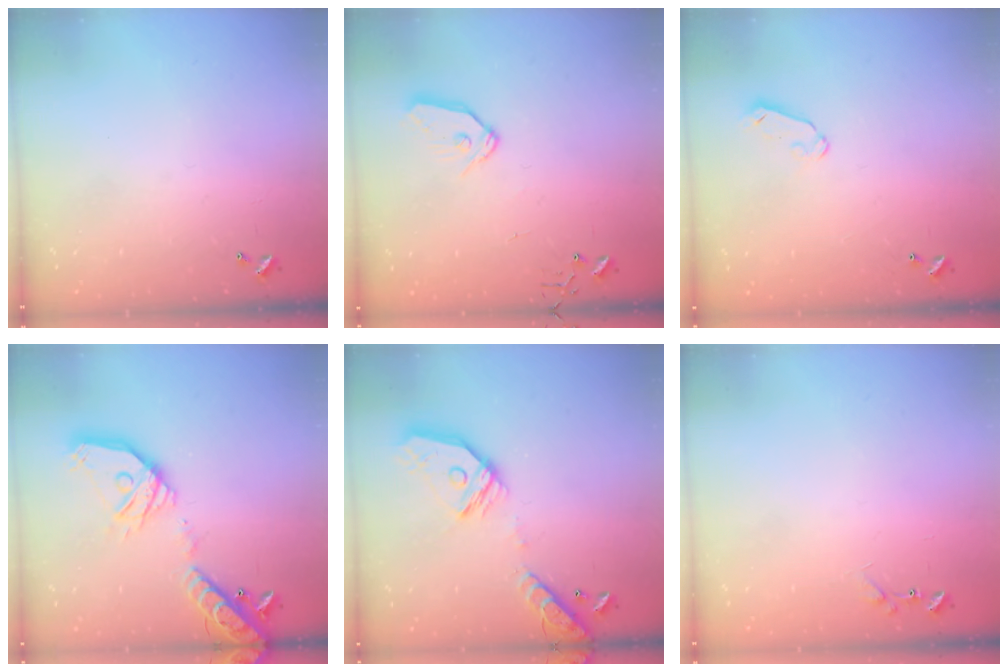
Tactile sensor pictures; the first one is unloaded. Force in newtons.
{"total": 8.9, "press": 8.8, "slide": 0.6}
{"total": 5.9, "press": 5.9, "slide": 0.6}
{"total": 21.9, "press": 21.6, "slide": 3.8}
{"total": 17.2, "press": 17.0, "slide": 2.2}
{"total": 7.1, "press": 7.0, "slide": 0.5}